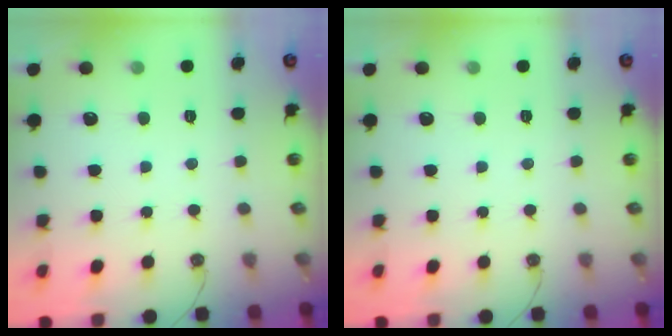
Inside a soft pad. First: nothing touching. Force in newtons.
{"total": 0.0}